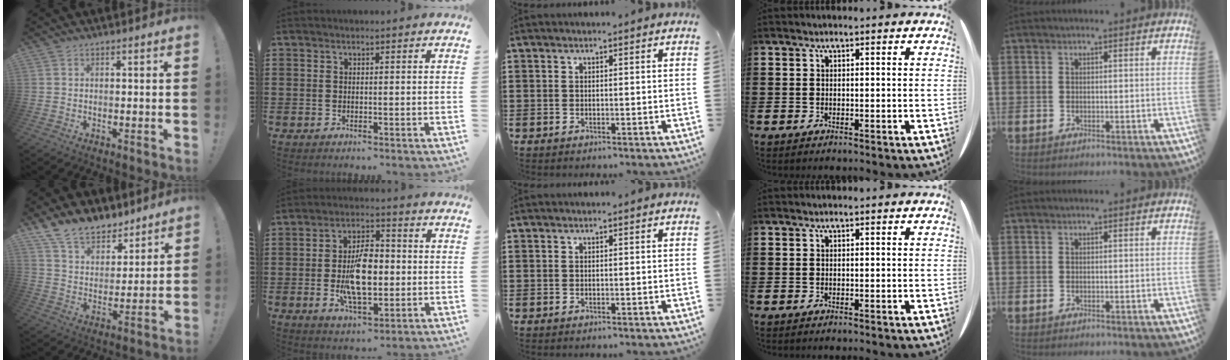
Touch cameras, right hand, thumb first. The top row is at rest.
{"thumb": {"total": 12.4, "force": [10.2, 6.2, 3.3], "torque": [-0.077, -0.076, 0.197]}, "index": {"total": 10.3, "force": [-1.1, 5.0, 9.0], "torque": [-0.173, -0.004, -0.026]}}